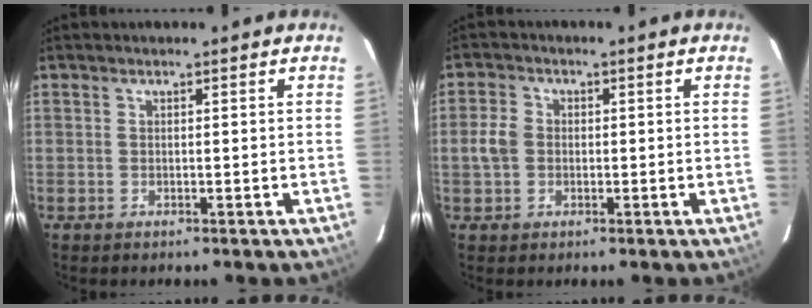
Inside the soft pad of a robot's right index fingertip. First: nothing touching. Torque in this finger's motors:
{"motor_torque": [0.75, -0.05, 0.33, 0.07]}